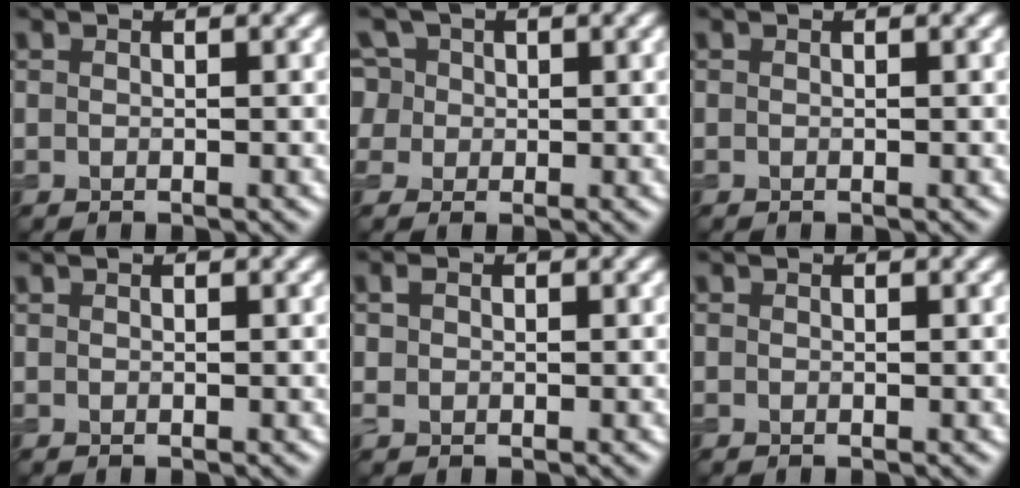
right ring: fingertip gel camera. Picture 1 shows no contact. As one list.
[{"total": 6.5, "force": [2.3, 5.3, 2.9], "torque": [-0.058, 0.033, 0.011]}, {"total": 0.0}, {"total": 0.0}, {"total": 1.7, "force": [0.2, 1.4, 0.8], "torque": [-0.019, 0.002, 0.002]}, {"total": 0.0}]